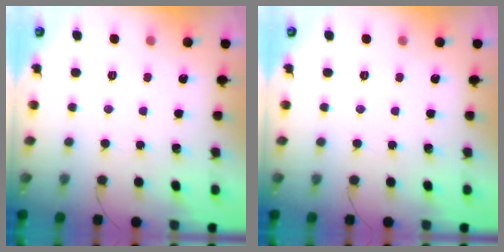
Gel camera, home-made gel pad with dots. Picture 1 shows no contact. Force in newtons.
{"total": 0.0}